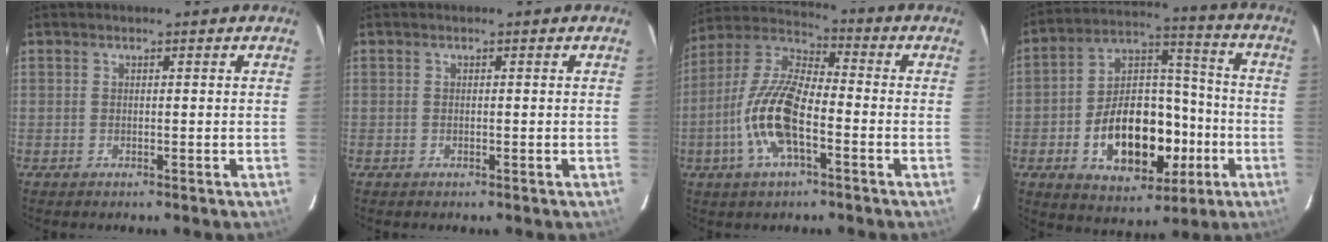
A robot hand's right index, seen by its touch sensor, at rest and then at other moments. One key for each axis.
{"total": 0.0}
{"total": 14.1, "fx": -4.6, "fy": 5.2, "fz": 12.3, "tx": -0.259, "ty": 0.001, "tz": -0.093}
{"total": 19.3, "fx": -6.0, "fy": 11.6, "fz": 14.2, "tx": -0.261, "ty": 0.039, "tz": -0.075}